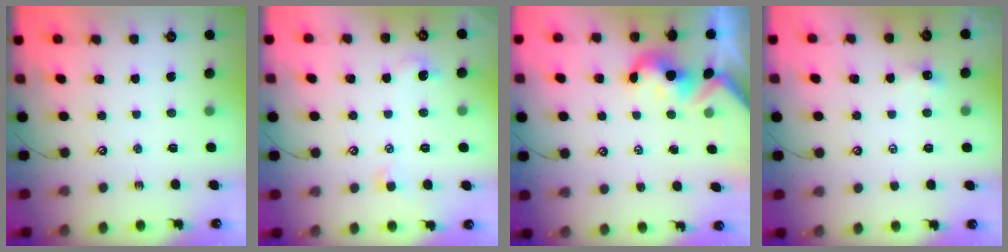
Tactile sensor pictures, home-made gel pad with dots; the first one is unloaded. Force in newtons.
{"total": 2.5, "press": 2.4, "slide": 0.9}
{"total": 1.6, "press": 1.5, "slide": 0.6}
{"total": 2.3, "press": 2.3, "slide": 0.2}